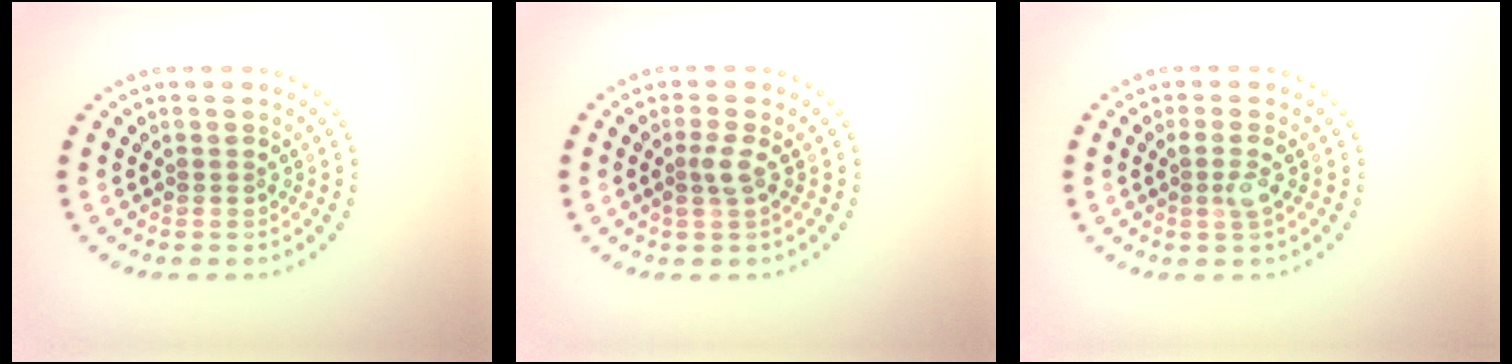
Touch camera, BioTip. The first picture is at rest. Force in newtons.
{"total": 1.6, "press": 1.2, "slide": 1.0}
{"total": 1.6, "press": 1.3, "slide": 1.0}